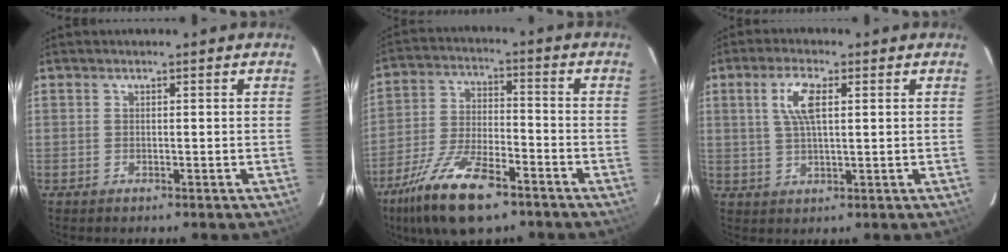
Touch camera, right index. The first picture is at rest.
{"total": 16.0, "force": [-10.5, 5.6, 10.6], "torque": [-0.224, -0.027, -0.193]}
{"total": 5.9, "force": [1.8, 1.9, 5.2], "torque": [-0.103, 0.008, 0.036]}